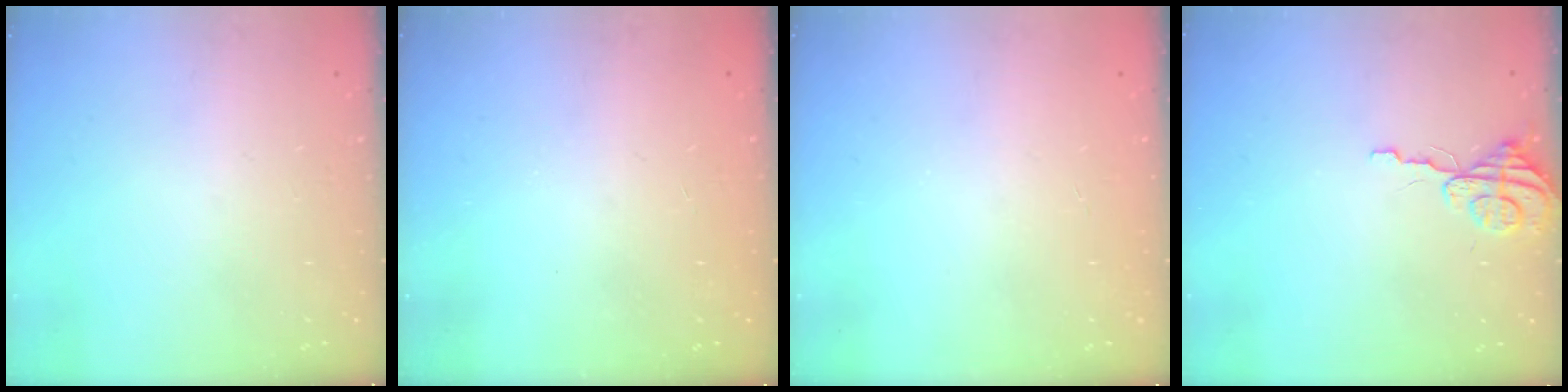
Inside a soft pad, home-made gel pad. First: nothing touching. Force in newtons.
{"total": 0.0}
{"total": 0.0}
{"total": 3.7, "press": 3.7, "slide": 0.4}